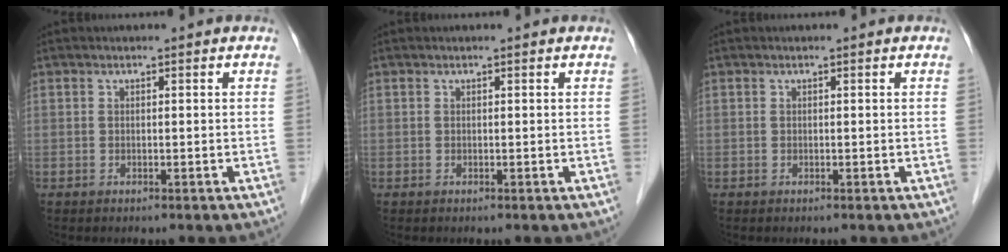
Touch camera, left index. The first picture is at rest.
{"total": 0.0}
{"total": 0.0}